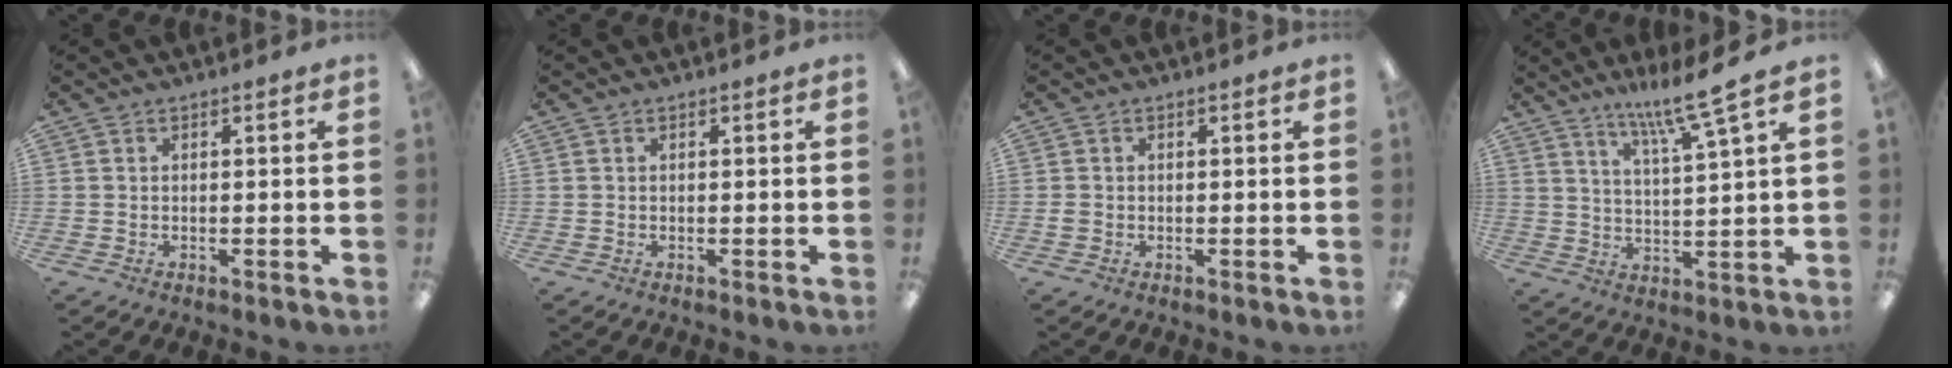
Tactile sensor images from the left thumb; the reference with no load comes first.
{"total": 0.0}
{"total": 1.0, "force": [-0.3, 0.9, 0.1], "torque": [-0.002, 0.005, -0.007]}
{"total": 9.8, "force": [7.5, 0.3, 6.3], "torque": [-0.117, -0.039, 0.126]}